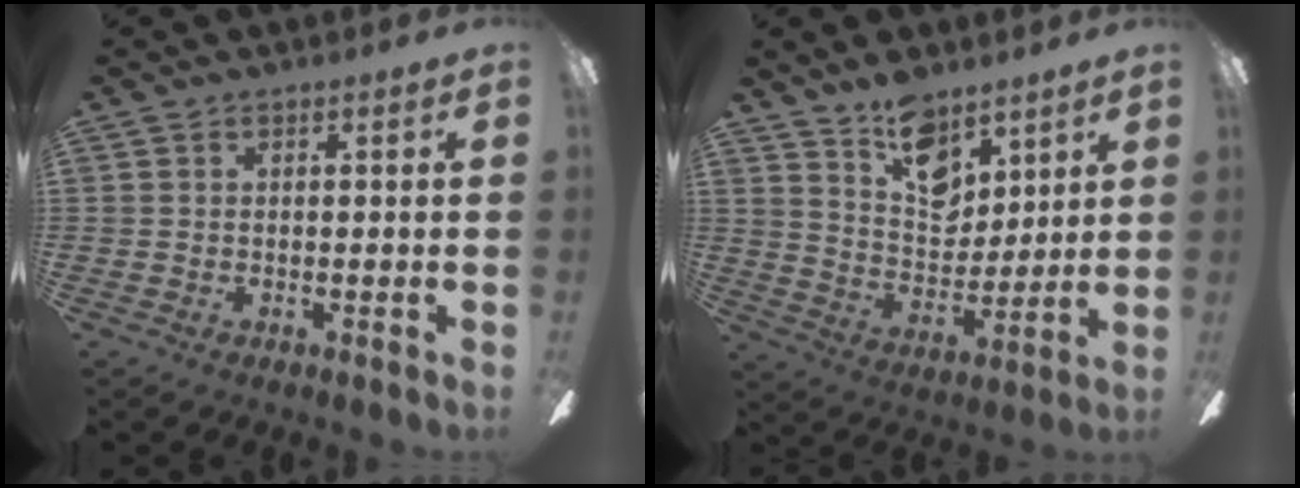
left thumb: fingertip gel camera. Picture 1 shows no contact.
{"total": 12.8, "force": [8.9, 7.3, 5.5], "torque": [-0.081, -0.050, 0.166]}